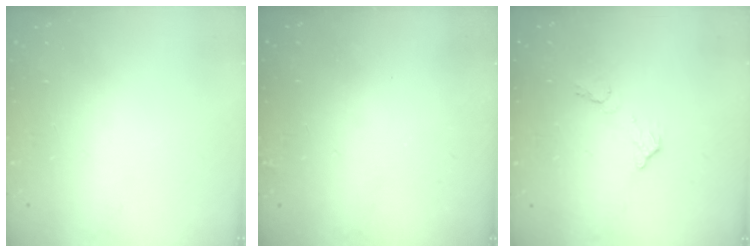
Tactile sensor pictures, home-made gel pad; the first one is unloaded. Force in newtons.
{"total": 5.0, "press": 5.0, "slide": 0.0}
{"total": 7.0, "press": 7.0, "slide": 0.4}